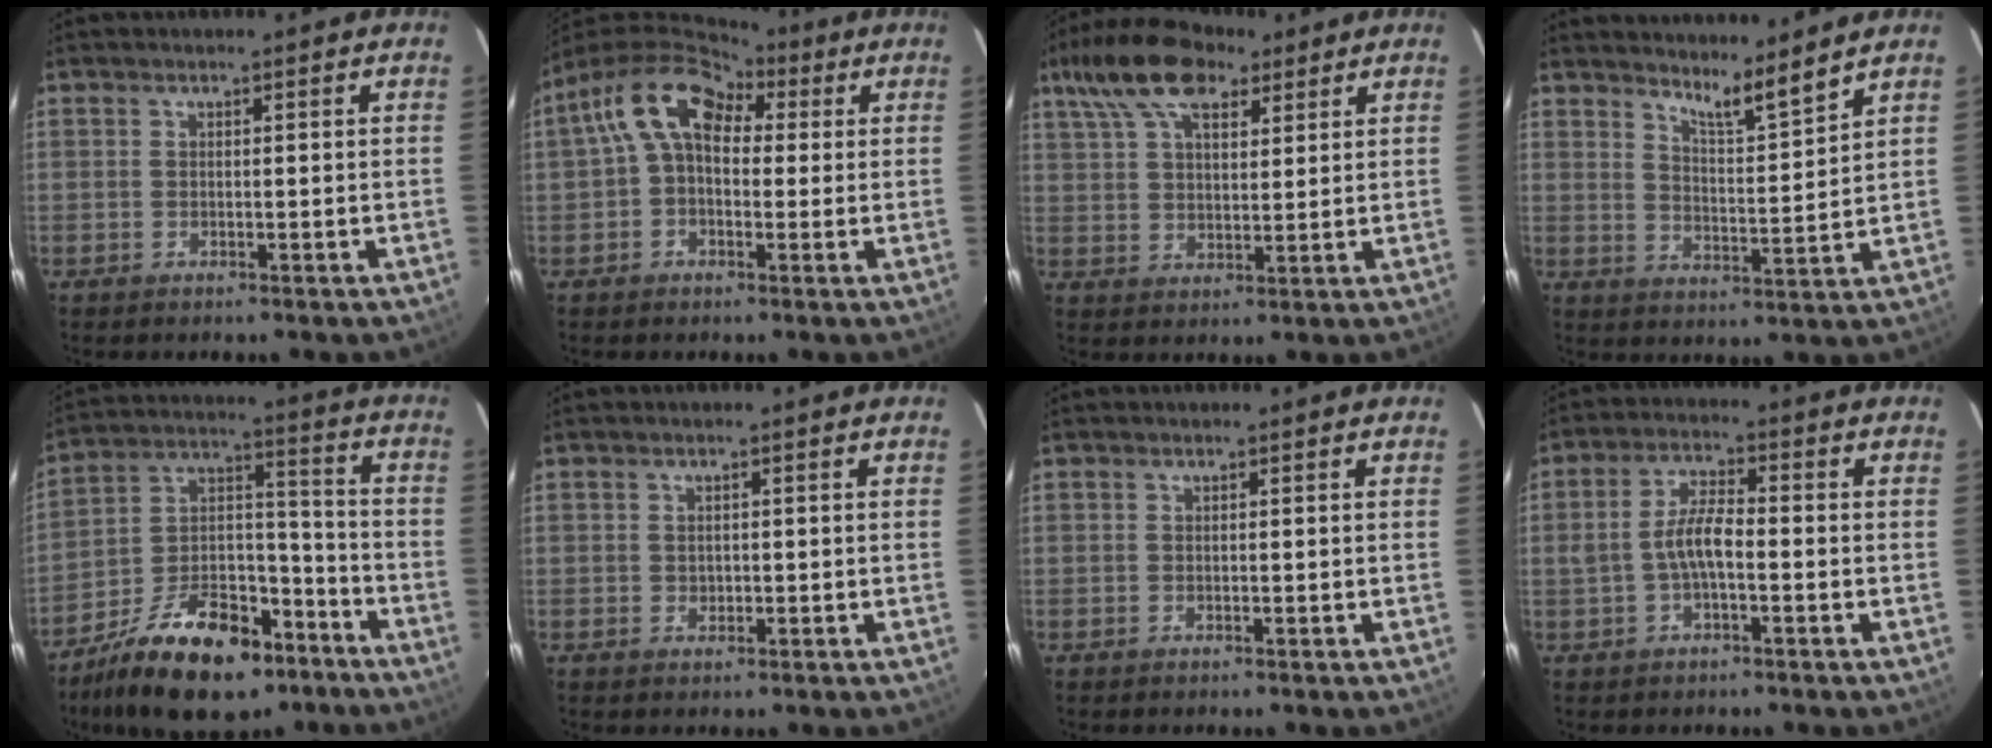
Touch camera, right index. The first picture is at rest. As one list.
[{"total": 11.5, "force": [3.2, 7.7, 8.0], "torque": [-0.140, 0.040, 0.046]}, {"total": 14.0, "force": [8.3, 6.9, 8.9], "torque": [-0.179, 0.046, 0.143]}, {"total": 6.9, "force": [6.2, -0.6, 3.0], "torque": [-0.048, -0.020, 0.101]}, {"total": 21.4, "force": [-13.7, 10.7, 12.4], "torque": [-0.232, 0.023, -0.216]}, {"total": 1.3, "force": [0.0, 1.2, 0.6], "torque": [-0.007, 0.003, 0.000]}, {"total": 0.0}, {"total": 5.8, "force": [-1.4, 2.0, 5.3], "torque": [-0.105, 0.012, -0.024]}]